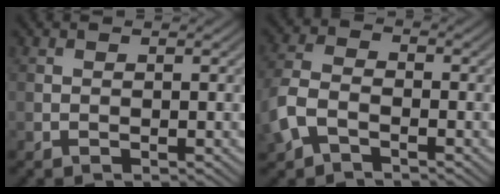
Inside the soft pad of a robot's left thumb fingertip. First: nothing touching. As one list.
[{"total": 5.9, "force": [-2.6, 3.6, 3.9], "torque": [-0.105, -0.002, -0.067]}]